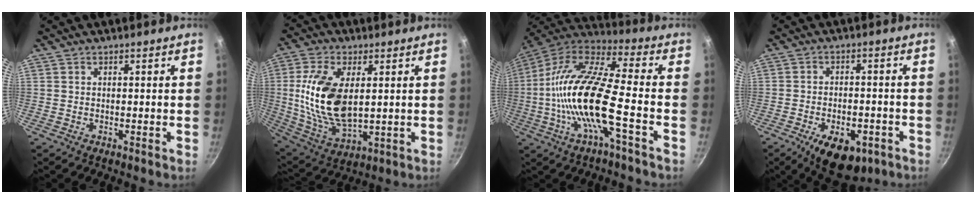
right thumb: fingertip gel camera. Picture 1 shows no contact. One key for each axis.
{"total": 17.0, "fx": 2.2, "fy": 9.1, "fz": 14.2, "tx": -0.272, "ty": -0.011, "tz": 0.050}
{"total": 19.6, "fx": -4.4, "fy": 5.2, "fz": 18.3, "tx": -0.348, "ty": 0.040, "tz": -0.102}
{"total": 12.0, "fx": -5.9, "fy": 6.5, "fz": 8.1, "tx": -0.095, "ty": 0.018, "tz": -0.073}